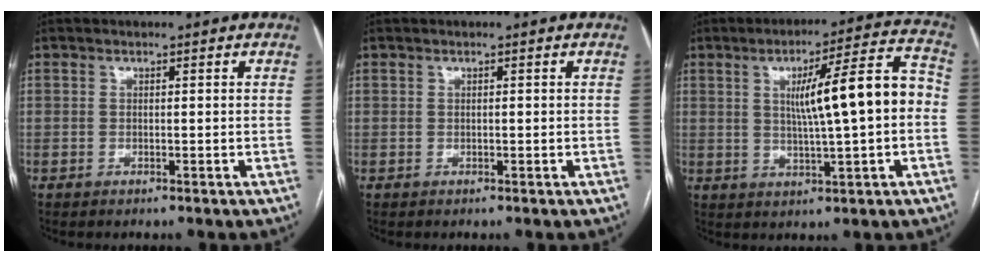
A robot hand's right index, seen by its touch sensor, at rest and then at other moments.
{"total": 0.0}
{"total": 12.5, "force": [0.5, 1.0, 12.4], "torque": [-0.183, 0.026, 0.009]}